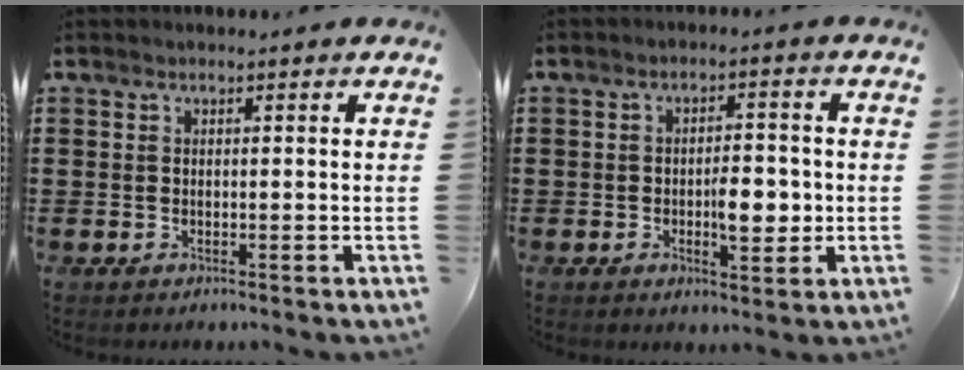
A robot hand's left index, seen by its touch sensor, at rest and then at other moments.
{"total": 5.4, "force": [-0.8, 2.5, 4.8], "torque": [-0.069, 0.000, -0.018]}